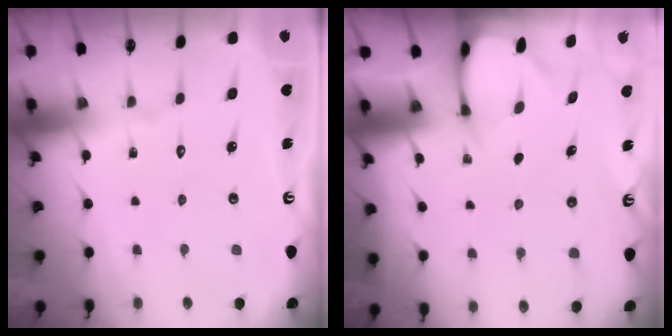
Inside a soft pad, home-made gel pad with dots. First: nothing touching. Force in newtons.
{"total": 2.7, "press": 2.6, "slide": 0.4}